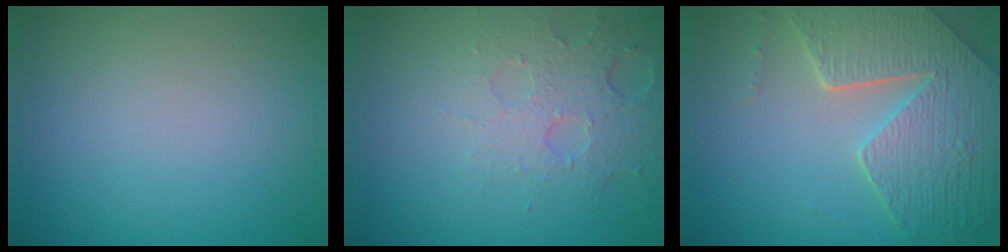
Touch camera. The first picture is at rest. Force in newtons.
{"total": 4.8, "press": 3.4, "slide": 3.4}
{"total": 7.8, "press": 5.8, "slide": 5.3}